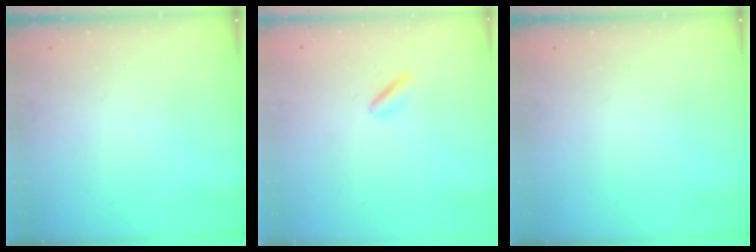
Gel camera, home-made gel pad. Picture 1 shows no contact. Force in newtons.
{"total": 1.8, "press": 1.6, "slide": 0.8}
{"total": 0.0}